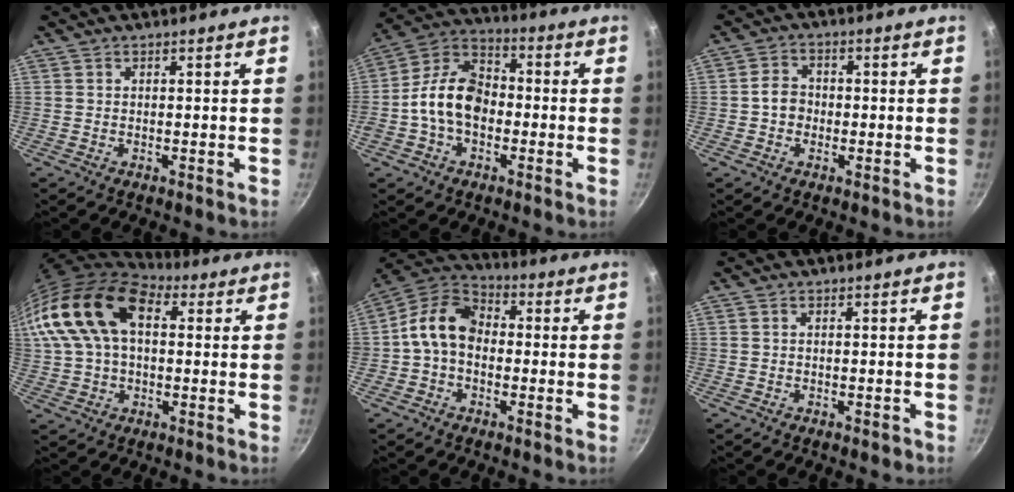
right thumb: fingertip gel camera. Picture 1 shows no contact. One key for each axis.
{"total": 12.7, "fx": -2.1, "fy": 8.9, "fz": 8.9, "tx": -0.128, "ty": 0.040, "tz": -0.058}
{"total": 4.3, "fx": -0.7, "fy": 3.6, "fz": 2.1, "tx": -0.016, "ty": 0.021, "tz": -0.017}
{"total": 18.5, "fx": 4.1, "fy": 11.5, "fz": 13.9, "tx": -0.256, "ty": 0.027, "tz": 0.062}
{"total": 10.4, "fx": -0.7, "fy": 7.8, "fz": 6.8, "tx": -0.098, "ty": 0.036, "tz": -0.034}
{"total": 1.2, "fx": -0.7, "fy": 0.5, "fz": 0.9, "tx": -0.015, "ty": 0.006, "tz": -0.009}